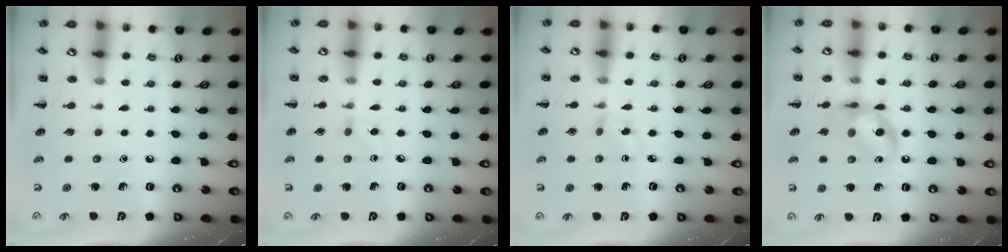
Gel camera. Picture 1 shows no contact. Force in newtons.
{"total": 3.9, "press": 3.5, "slide": 1.5}
{"total": 2.6, "press": 2.3, "slide": 1.1}
{"total": 14.1, "press": 13.9, "slide": 2.4}